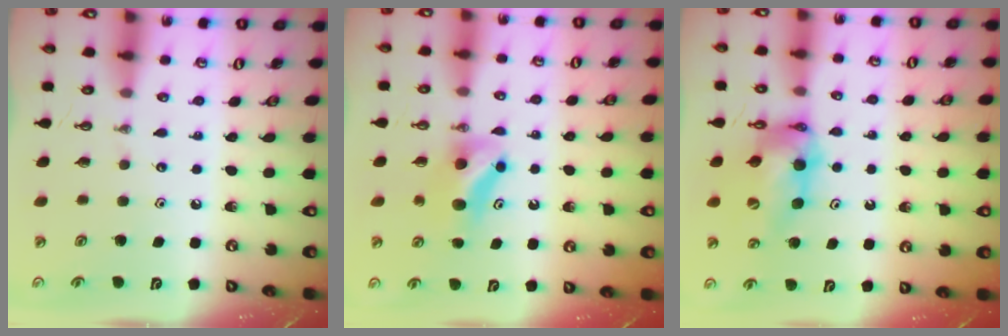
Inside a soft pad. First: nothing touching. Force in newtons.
{"total": 7.0, "press": 6.9, "slide": 0.8}
{"total": 10.9, "press": 10.8, "slide": 1.0}